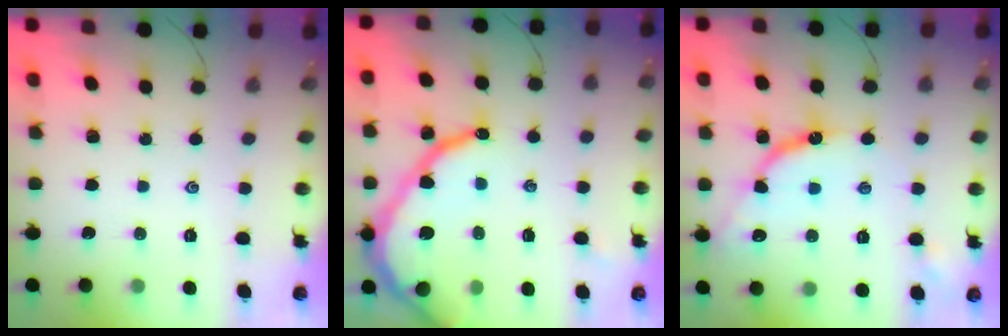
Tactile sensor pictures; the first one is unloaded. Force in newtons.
{"total": 17.2, "press": 17.1, "slide": 1.5}
{"total": 10.4, "press": 10.4, "slide": 1.0}